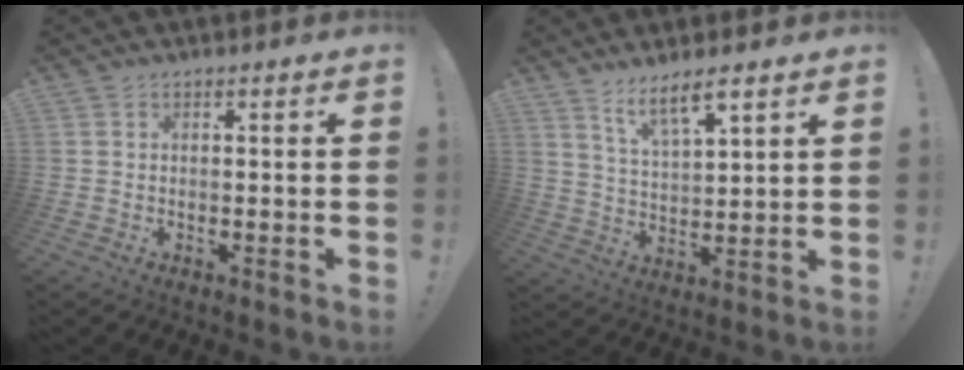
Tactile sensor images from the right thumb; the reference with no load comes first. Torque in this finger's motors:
{"motor_torque": [-0.02, 0.05, 0.04, 0.06, 0.16]}